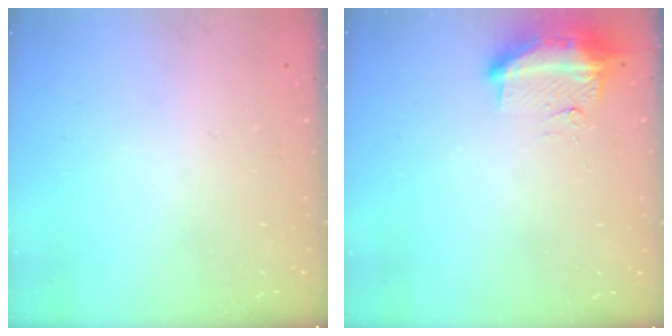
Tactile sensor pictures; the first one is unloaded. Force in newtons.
{"total": 11.3, "press": 10.3, "slide": 4.7}